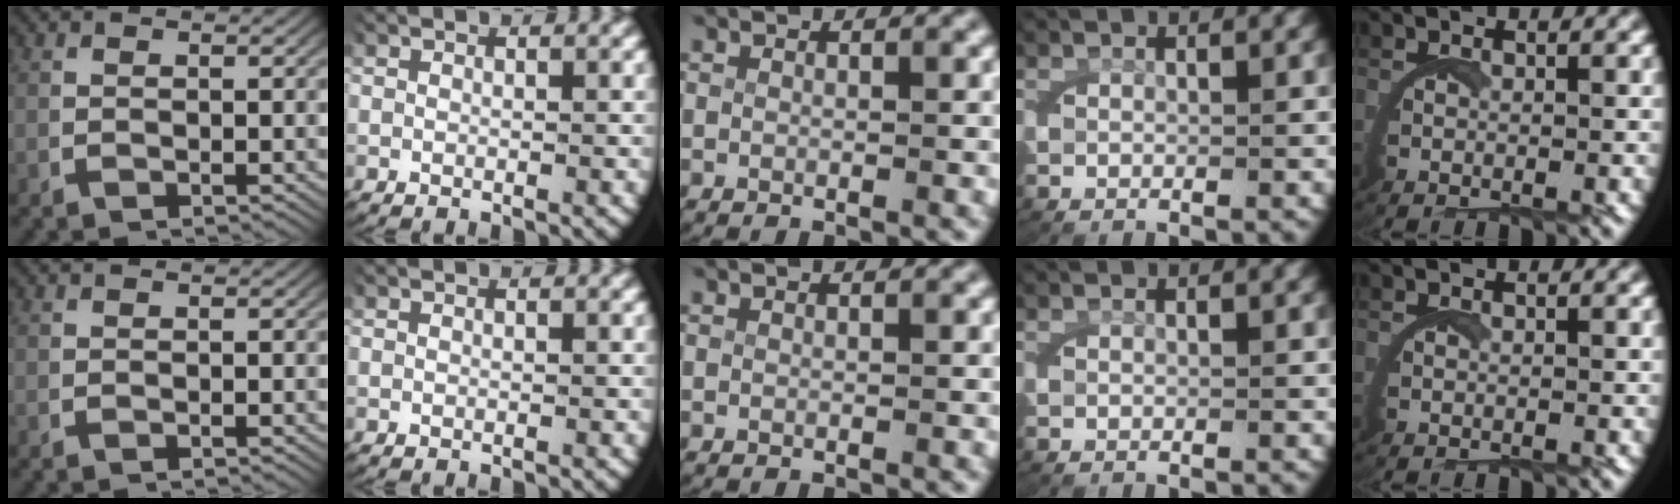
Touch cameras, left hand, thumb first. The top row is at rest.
{}